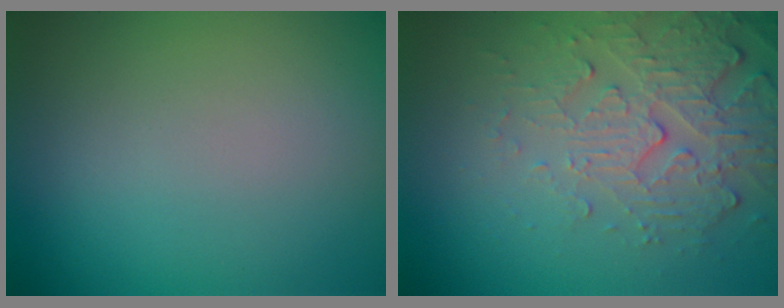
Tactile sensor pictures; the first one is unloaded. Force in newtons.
{"total": 5.6, "press": 3.7, "slide": 4.2}